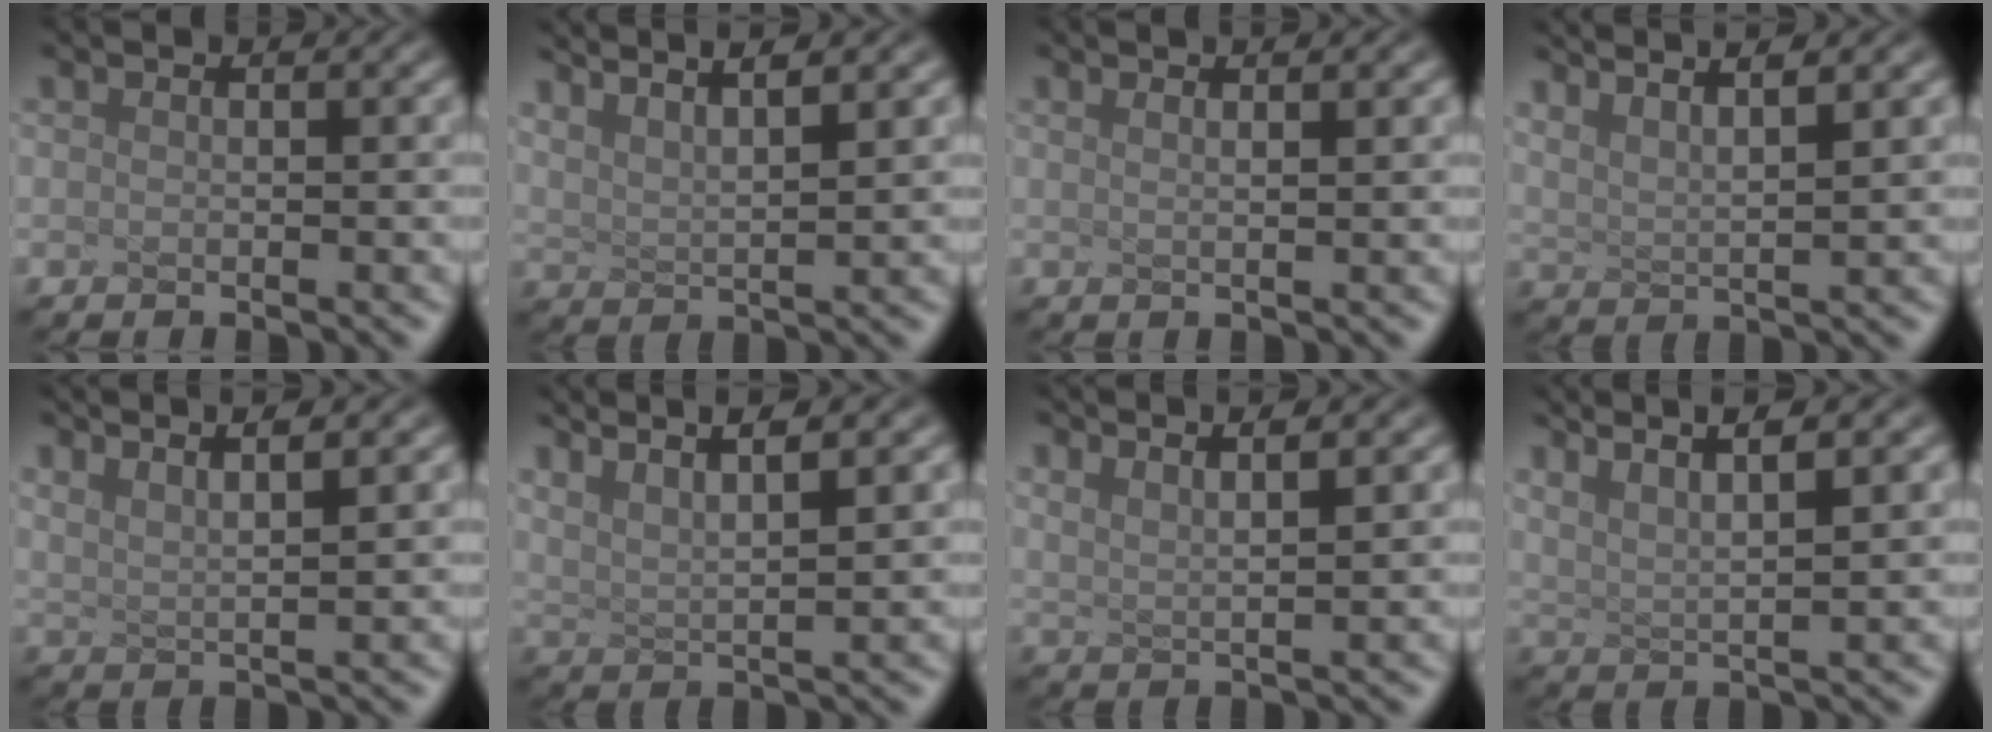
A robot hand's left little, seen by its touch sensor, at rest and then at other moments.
{"total": 4.1, "force": [3.3, 0.1, 2.5], "torque": [-0.064, 0.020, 0.062]}
{"total": 1.9, "force": [1.1, 0.6, 1.4], "torque": [-0.017, 0.024, 0.006]}
{"total": 4.0, "force": [3.1, 0.1, 2.6], "torque": [-0.067, 0.021, 0.059]}
{"total": 3.2, "force": [2.3, -0.1, 2.3], "torque": [-0.060, 0.018, 0.048]}
{"total": 4.4, "force": [3.0, 0.1, 3.2], "torque": [-0.084, 0.017, 0.066]}
{"total": 2.7, "force": [2.0, -0.1, 1.9], "torque": [-0.048, 0.015, 0.040]}
{"total": 4.1, "force": [2.6, 0.0, 3.2], "torque": [-0.084, 0.011, 0.062]}